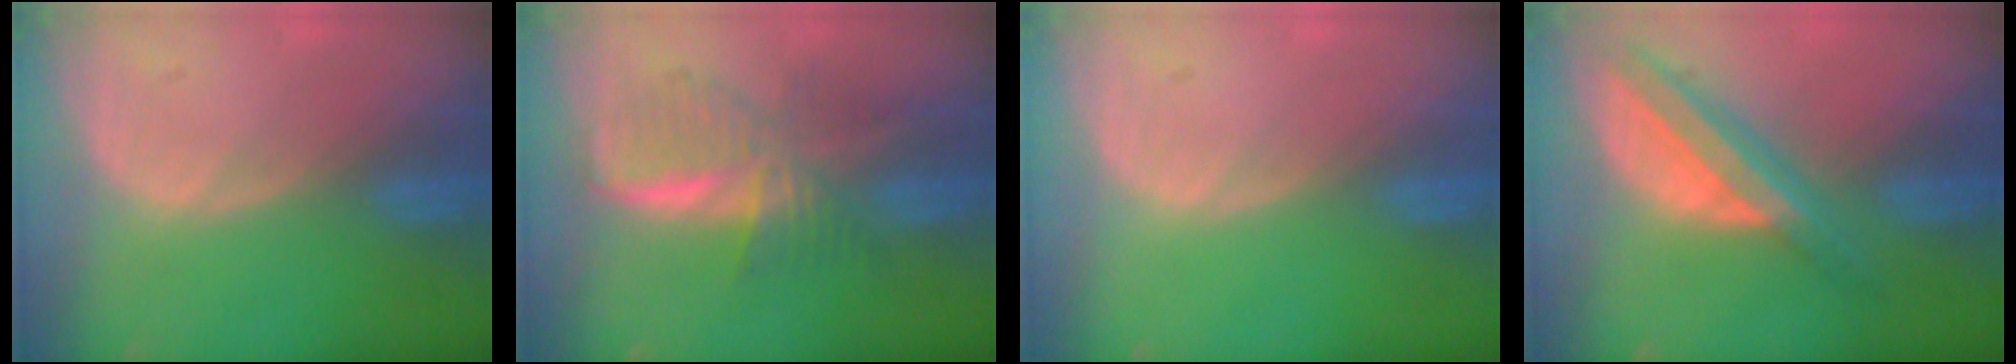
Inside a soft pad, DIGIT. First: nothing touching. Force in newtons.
{"total": 7.2, "press": 7.2, "slide": 0.2}
{"total": 0.0}
{"total": 8.0, "press": 6.7, "slide": 4.4}